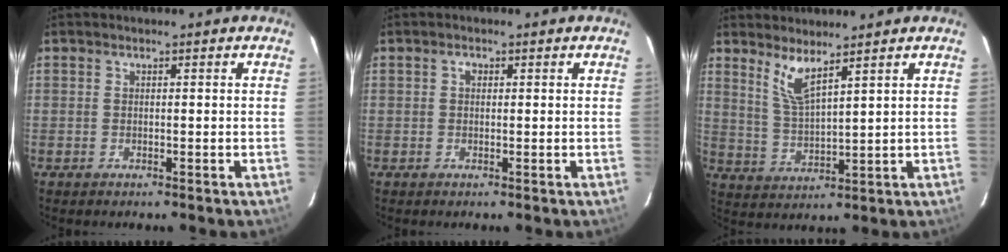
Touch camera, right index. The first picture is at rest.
{"total": 1.0, "force": [0.2, 0.8, 0.5], "torque": [-0.008, 0.006, 0.002]}
{"total": 5.7, "force": [4.2, 0.8, 3.8], "torque": [-0.079, -0.010, 0.091]}